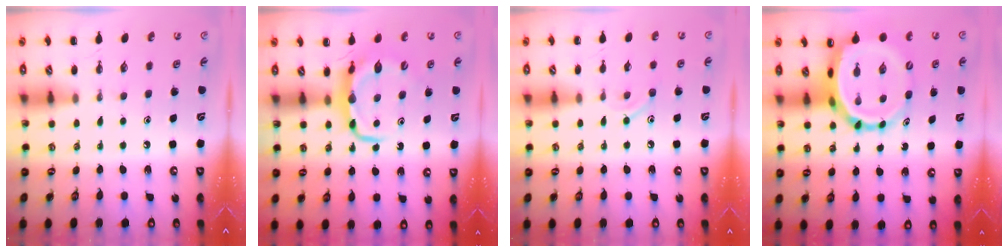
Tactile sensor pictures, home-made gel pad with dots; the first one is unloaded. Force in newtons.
{"total": 7.4, "press": 7.3, "slide": 1.2}
{"total": 8.3, "press": 7.9, "slide": 2.3}
{"total": 9.1, "press": 8.9, "slide": 1.9}